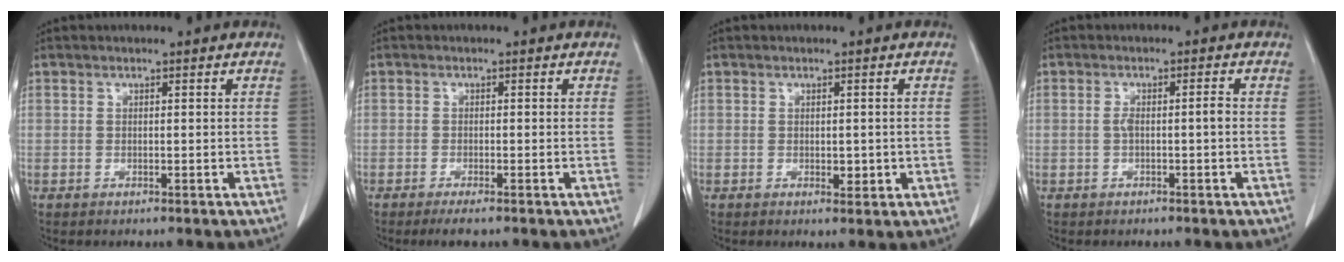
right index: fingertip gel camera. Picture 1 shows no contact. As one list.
[{"total": 2.3, "force": [-1.8, 0.1, 1.5], "torque": [-0.026, -0.006, -0.031]}, {"total": 2.0, "force": [-0.2, 1.2, 1.6], "torque": [-0.018, -0.002, 0.004]}, {"total": 2.5, "force": [-0.3, 0.4, 2.5], "torque": [-0.047, 0.005, -0.004]}]